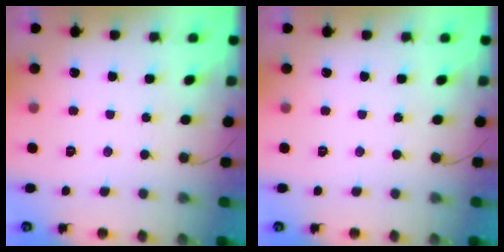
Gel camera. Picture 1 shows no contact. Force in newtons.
{"total": 0.0}